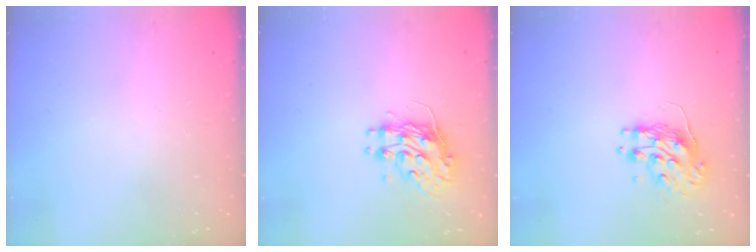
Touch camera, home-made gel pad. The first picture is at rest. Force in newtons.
{"total": 9.0, "press": 9.0, "slide": 0.2}
{"total": 9.2, "press": 9.2, "slide": 0.6}